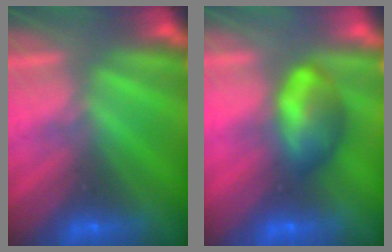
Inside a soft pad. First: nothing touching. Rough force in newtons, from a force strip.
{"total": 7.5}